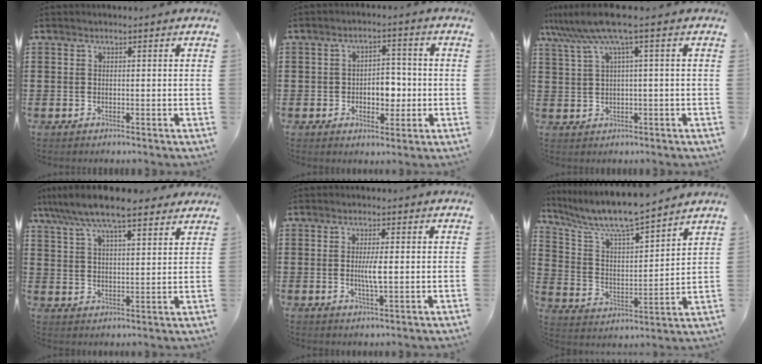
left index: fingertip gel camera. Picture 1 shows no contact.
{"total": 5.0, "force": [-1.1, 3.2, 3.7], "torque": [-0.058, 0.004, -0.028]}
{"total": 6.5, "force": [2.5, -0.2, 6.0], "torque": [-0.137, -0.016, 0.038]}
{"total": 8.7, "force": [7.3, 1.6, 4.4], "torque": [-0.109, -0.019, 0.130]}
{"total": 3.4, "force": [0.0, 0.6, 3.4], "torque": [-0.064, -0.002, -0.002]}
{"total": 7.1, "force": [6.5, 0.5, 2.9], "torque": [-0.087, -0.046, 0.106]}